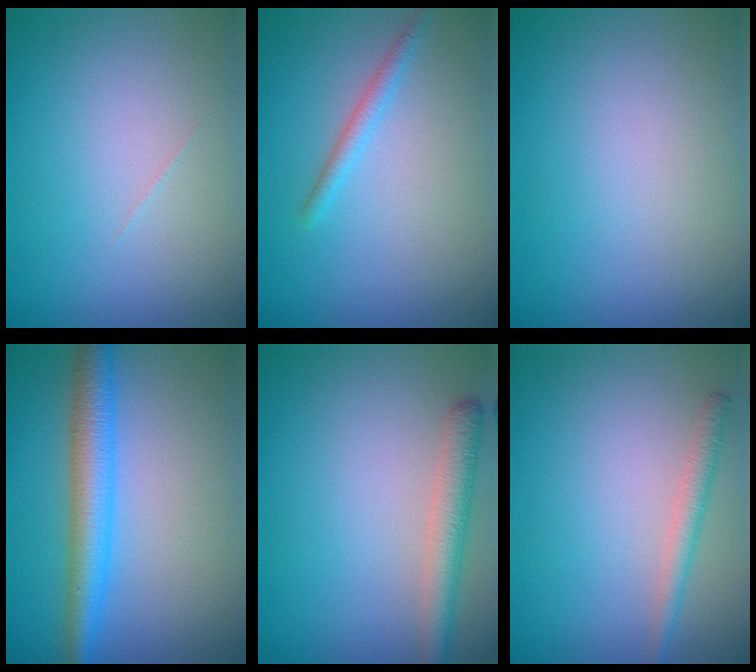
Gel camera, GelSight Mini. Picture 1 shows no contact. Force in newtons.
{"total": 1.5, "press": 1.5, "slide": 0.1}
{"total": 0.0}
{"total": 4.7, "press": 4.7, "slide": 0.0}
{"total": 3.0, "press": 3.0, "slide": 0.2}
{"total": 1.8, "press": 1.8, "slide": 0.1}